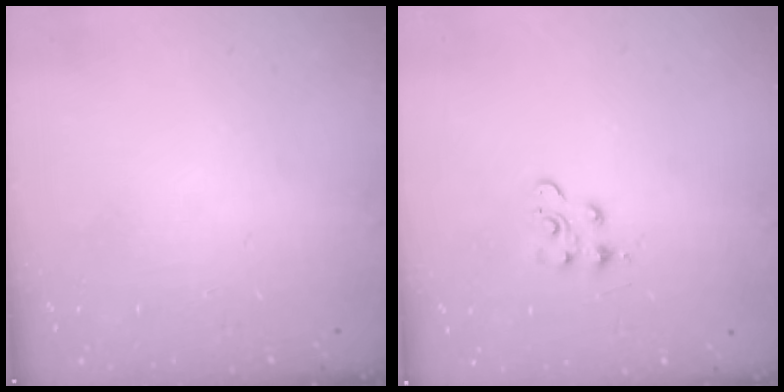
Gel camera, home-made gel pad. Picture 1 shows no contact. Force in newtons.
{"total": 3.3, "press": 3.3, "slide": 0.3}